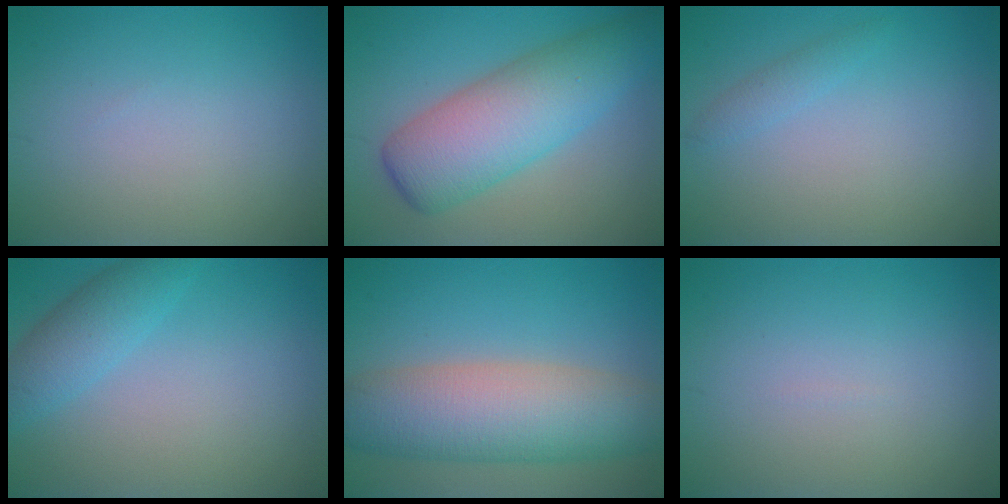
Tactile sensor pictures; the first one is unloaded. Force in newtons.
{"total": 6.7, "press": 6.7, "slide": 0.1}
{"total": 1.1, "press": 1.1, "slide": 0.1}
{"total": 3.3, "press": 3.3, "slide": 0.1}
{"total": 8.9, "press": 8.9, "slide": 0.5}
{"total": 0.0}